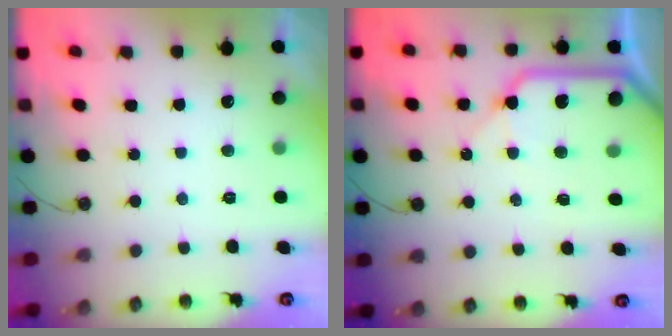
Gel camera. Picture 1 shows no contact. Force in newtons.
{"total": 12.4, "press": 12.4, "slide": 1.0}